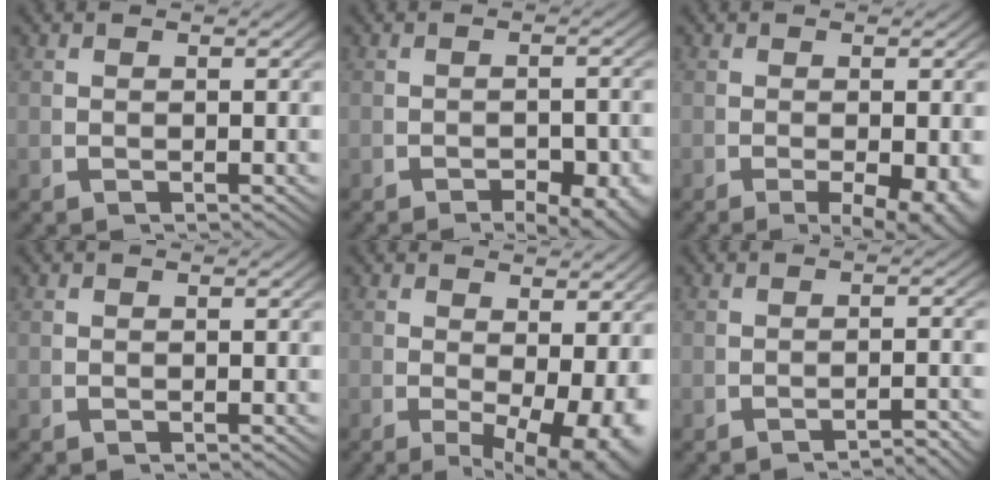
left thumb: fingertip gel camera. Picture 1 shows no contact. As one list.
[{"total": 4.4, "force": [-2.7, 2.0, 2.8], "torque": [-0.039, -0.019, -0.037]}, {"total": 4.7, "force": [-1.8, 2.1, 3.8], "torque": [-0.060, -0.024, -0.017]}, {"total": 0.0}, {"total": 6.9, "force": [-1.1, 3.8, 5.7], "torque": [-0.086, -0.032, -0.003]}, {"total": 2.5, "force": [-2.4, 0.0, 0.8], "torque": [-0.013, -0.002, -0.036]}]